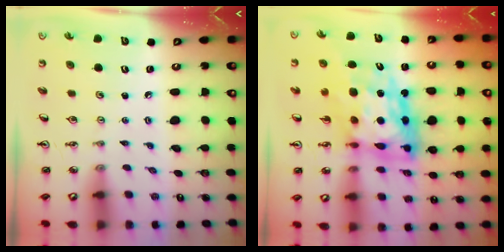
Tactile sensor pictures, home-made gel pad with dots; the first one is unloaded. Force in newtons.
{"total": 15.0, "press": 14.9, "slide": 2.2}